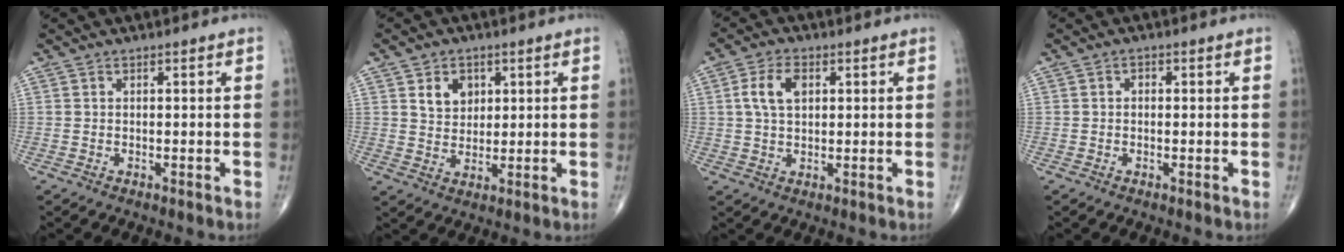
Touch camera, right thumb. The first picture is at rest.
{"total": 5.6, "force": [2.2, 4.3, 2.8], "torque": [-0.022, -0.013, 0.040]}
{"total": 6.2, "force": [1.6, 3.7, 4.7], "torque": [-0.092, 0.006, 0.028]}
{"total": 1.1, "force": [0.1, 0.8, 0.7], "torque": [-0.006, 0.005, -0.001]}